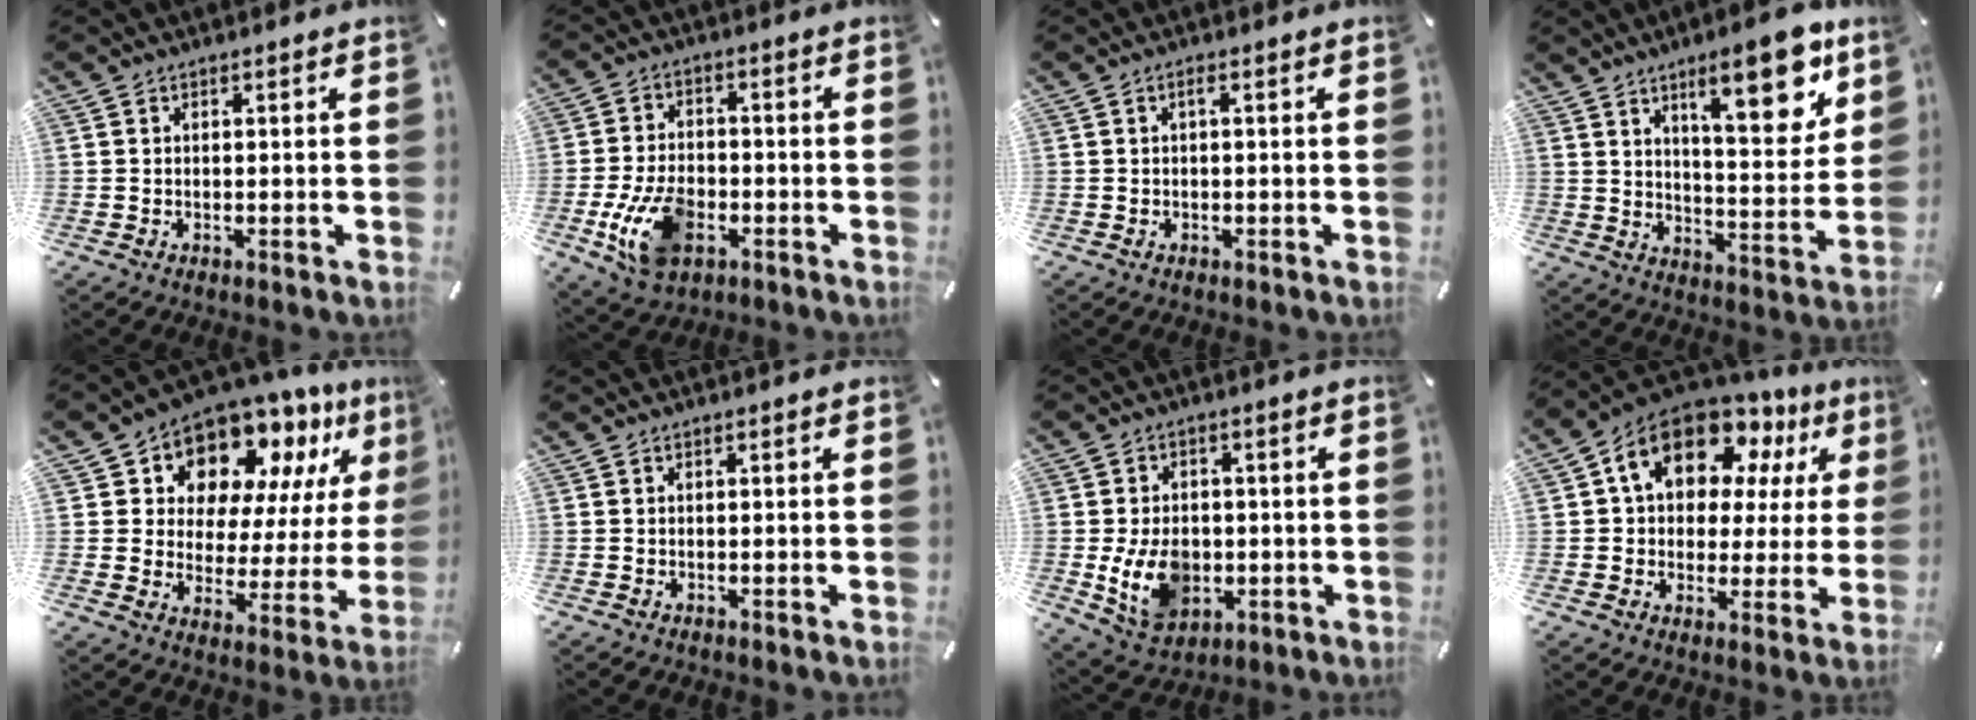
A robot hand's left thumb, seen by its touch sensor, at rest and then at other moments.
{"total": 11.9, "force": [-3.9, 7.8, 8.2], "torque": [-0.160, 0.002, -0.068]}
{"total": 1.3, "force": [0.1, 0.5, 1.2], "torque": [-0.023, 0.002, 0.000]}
{"total": 16.3, "force": [9.6, 5.7, 11.9], "torque": [-0.150, -0.056, 0.147]}
{"total": 12.7, "force": [10.9, 6.2, 2.1], "torque": [-0.047, -0.110, 0.191]}
{"total": 0.0}
{"total": 11.3, "force": [-1.7, 8.7, 6.9], "torque": [-0.140, 0.004, -0.029]}
{"total": 15.5, "force": [8.4, 10.2, 8.1], "torque": [-0.143, -0.040, 0.153]}